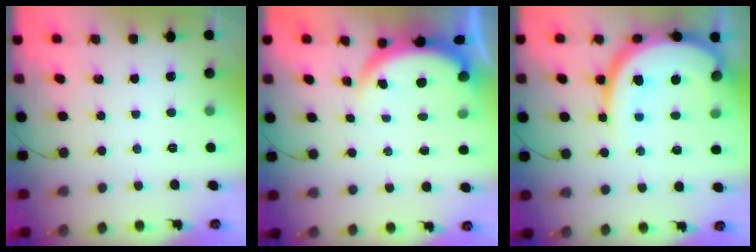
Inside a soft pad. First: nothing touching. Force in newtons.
{"total": 3.8, "press": 3.8, "slide": 0.1}
{"total": 16.9, "press": 16.9, "slide": 1.5}